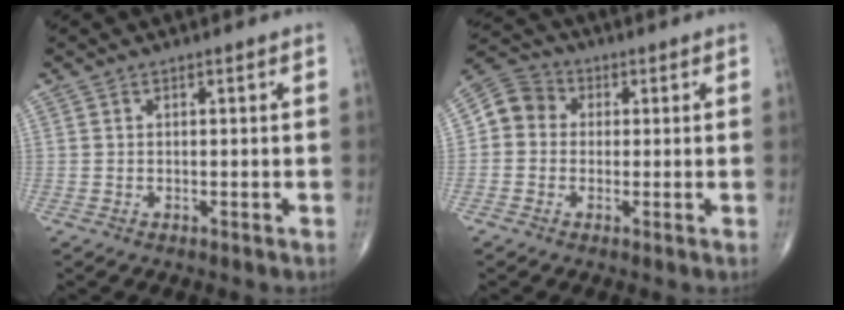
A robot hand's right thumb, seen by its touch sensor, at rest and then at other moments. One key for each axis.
{"total": 6.4, "fx": 0.2, "fy": 5.8, "fz": 2.8, "tx": -0.034, "ty": 0.021, "tz": -0.012}